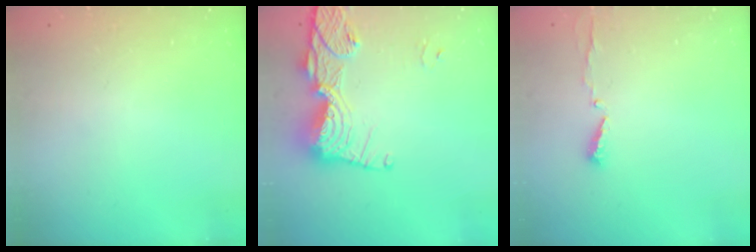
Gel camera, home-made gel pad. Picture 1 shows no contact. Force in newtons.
{"total": 17.4, "press": 17.3, "slide": 1.4}
{"total": 4.8, "press": 4.8, "slide": 0.3}